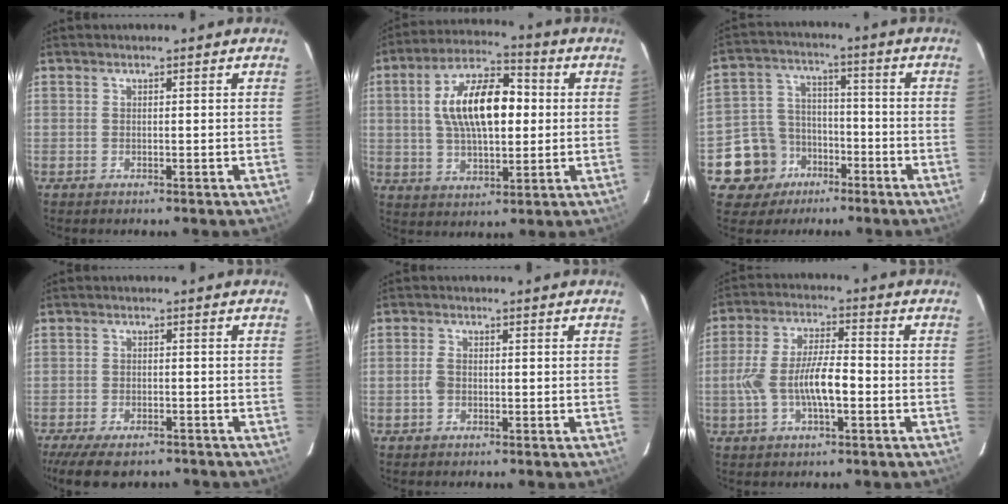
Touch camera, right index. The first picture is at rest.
{"total": 15.3, "force": [1.9, 7.3, 13.3], "torque": [-0.234, 0.026, 0.031]}
{"total": 10.5, "force": [-5.7, 8.7, 1.9], "torque": [-0.065, 0.037, -0.086]}
{"total": 10.4, "force": [-8.1, 3.9, 5.2], "torque": [-0.120, -0.029, -0.130]}
{"total": 2.1, "force": [-0.5, 1.4, 1.4], "torque": [-0.033, 0.004, -0.008]}
{"total": 10.4, "force": [-2.4, 3.3, 9.6], "torque": [-0.193, 0.004, -0.038]}